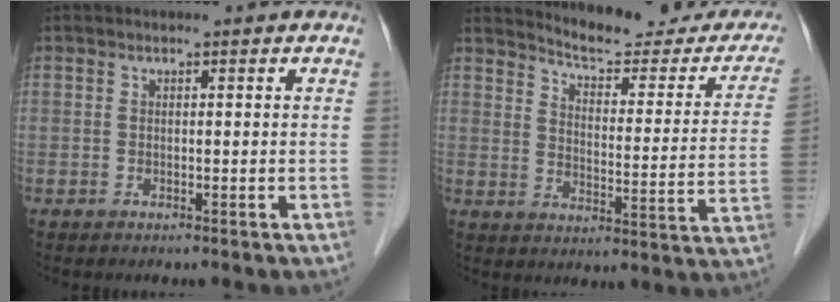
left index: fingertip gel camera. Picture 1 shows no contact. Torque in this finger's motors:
{"motor_torque": [-0.70, -0.81, 0.06, 0.01]}